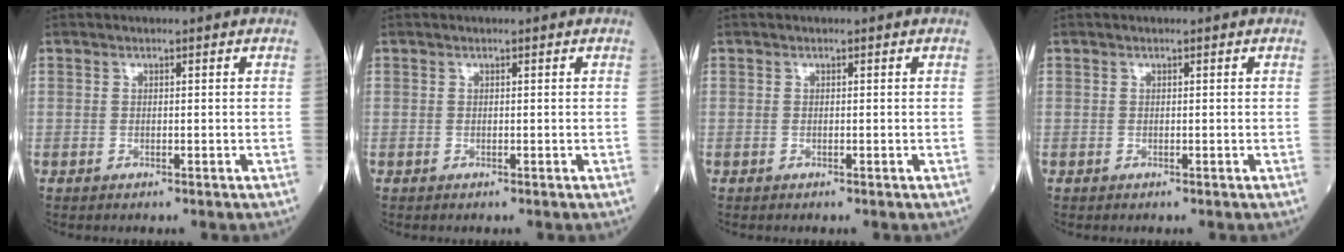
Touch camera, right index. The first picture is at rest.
{"total": 0.0}
{"total": 0.0}
{"total": 0.0}